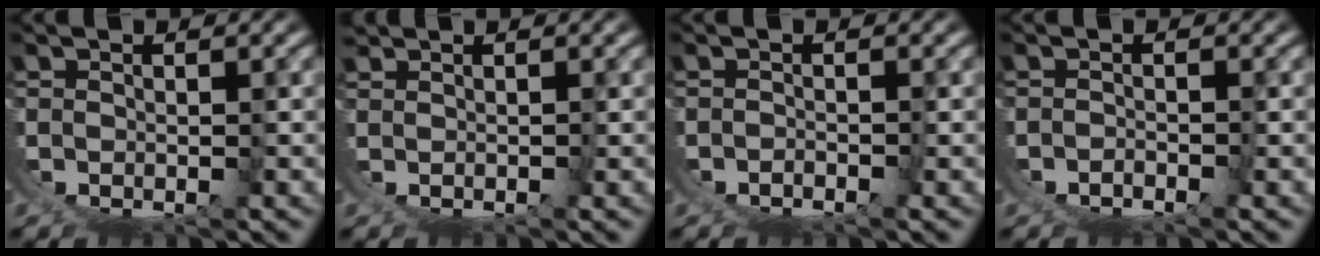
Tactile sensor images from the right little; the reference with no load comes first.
{"total": 0.9, "force": [0.2, -0.4, -0.7], "torque": [0.019, 0.004, 0.004]}
{"total": 1.6, "force": [-0.7, 1.2, 0.7], "torque": [-0.018, -0.003, -0.010]}
{"total": 1.9, "force": [-0.8, 1.5, 0.9], "torque": [-0.021, -0.004, -0.011]}